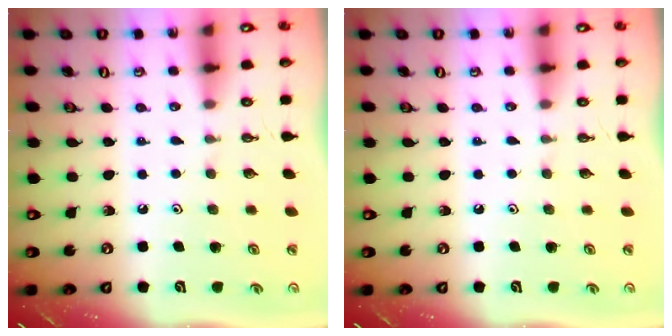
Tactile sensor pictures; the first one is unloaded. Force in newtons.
{"total": 0.0}